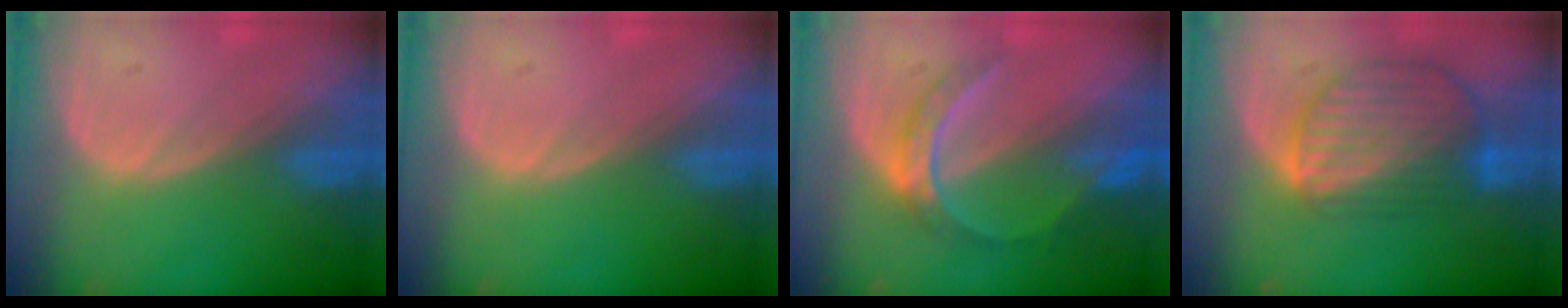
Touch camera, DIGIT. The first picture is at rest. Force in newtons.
{"total": 0.0}
{"total": 6.3, "press": 5.5, "slide": 3.1}
{"total": 9.1, "press": 7.8, "slide": 4.7}